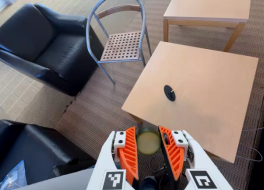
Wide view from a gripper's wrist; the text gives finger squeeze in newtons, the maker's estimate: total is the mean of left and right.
{"total": 9.9, "left": 10.2, "right": 9.7}